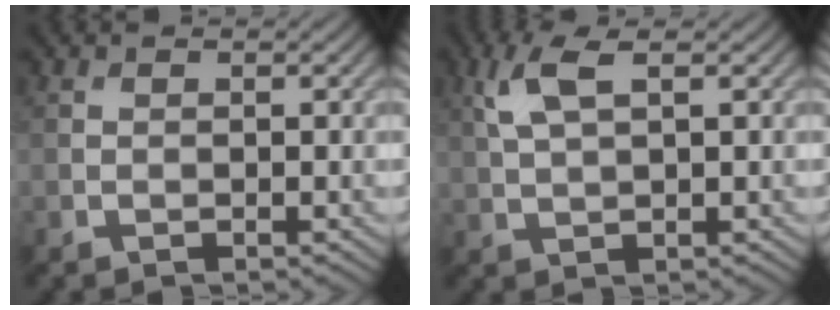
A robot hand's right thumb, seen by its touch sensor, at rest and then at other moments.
{"total": 4.6, "force": [1.8, 1.6, 3.9], "torque": [-0.101, 0.007, 0.038]}